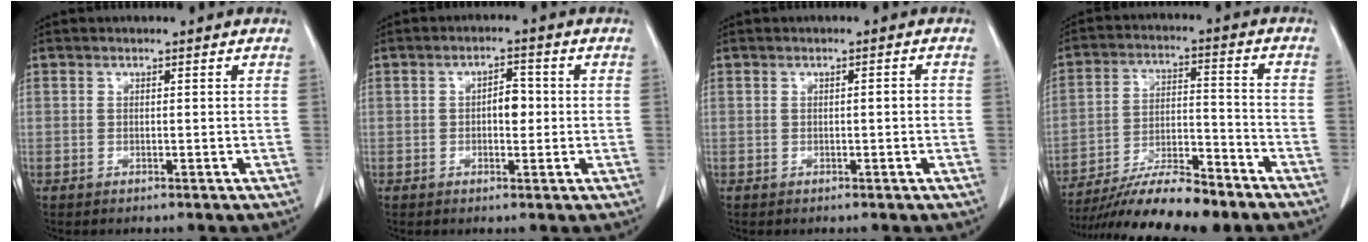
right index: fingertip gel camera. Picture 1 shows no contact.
{"total": 3.3, "force": [-0.1, 1.6, 2.9], "torque": [-0.041, 0.007, -0.001]}
{"total": 1.1, "force": [-0.1, 0.2, 1.0], "torque": [-0.014, 0.003, 0.000]}
{"total": 14.1, "force": [-12.1, 1.6, 7.2], "torque": [-0.121, 0.000, -0.204]}